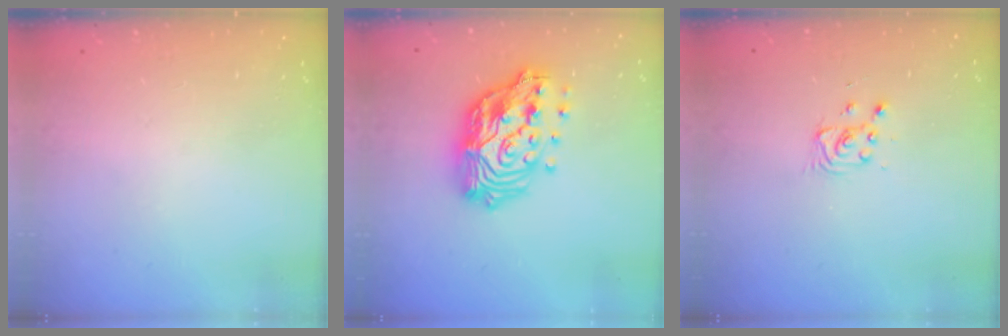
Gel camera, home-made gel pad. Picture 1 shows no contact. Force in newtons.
{"total": 20.2, "press": 20.1, "slide": 2.1}
{"total": 2.8, "press": 2.8, "slide": 0.4}